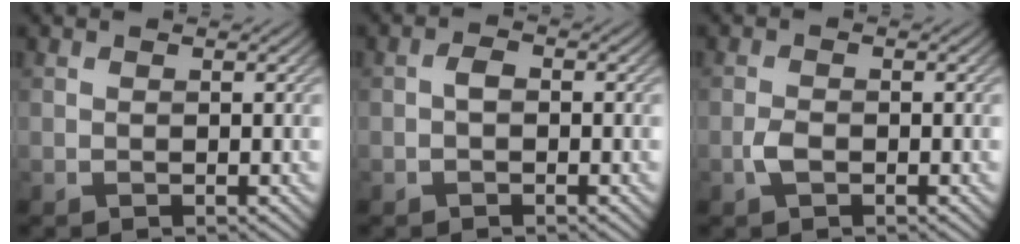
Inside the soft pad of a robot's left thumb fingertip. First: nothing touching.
{"total": 1.3, "force": [-0.4, 0.8, 1.0], "torque": [-0.017, 0.005, -0.010]}
{"total": 1.7, "force": [-0.8, 0.9, 1.3], "torque": [-0.026, 0.000, -0.018]}